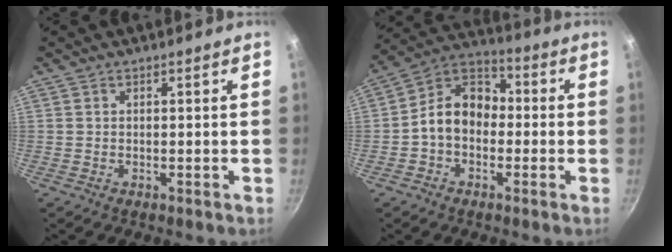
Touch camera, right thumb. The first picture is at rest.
{"total": 10.8, "force": [-1.4, 8.2, 6.9], "torque": [-0.078, 0.041, -0.048]}